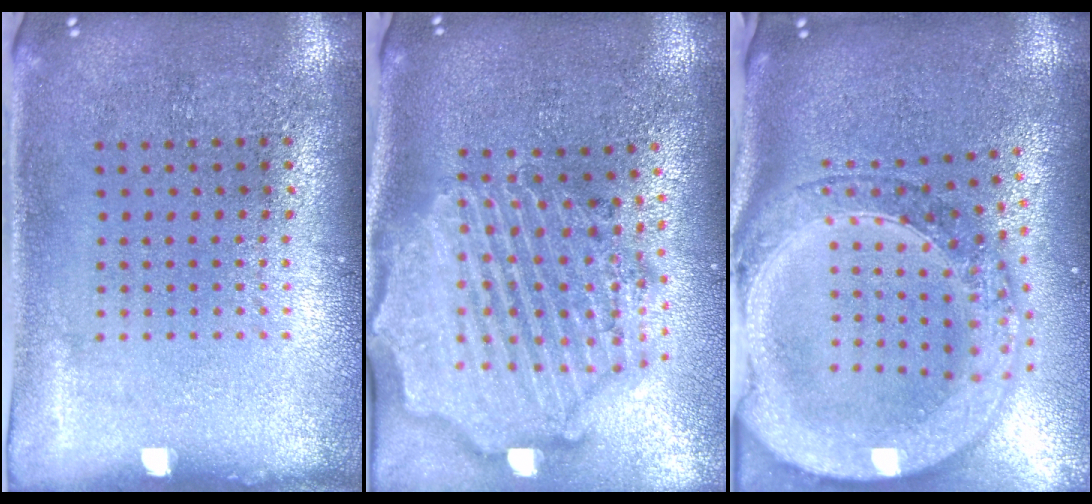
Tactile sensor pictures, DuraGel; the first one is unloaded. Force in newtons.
{"total": 3.4, "press": 2.9, "slide": 1.7}
{"total": 4.1, "press": 3.1, "slide": 2.6}